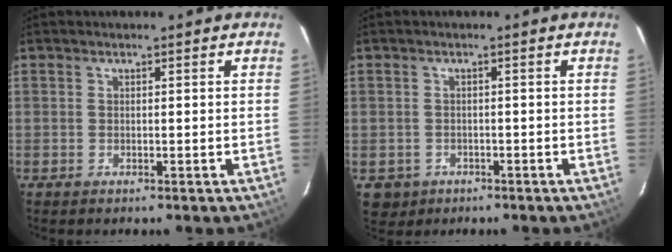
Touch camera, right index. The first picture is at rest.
{"total": 3.9, "force": [-1.2, 3.7, 0.8], "torque": [-0.022, 0.004, -0.010]}